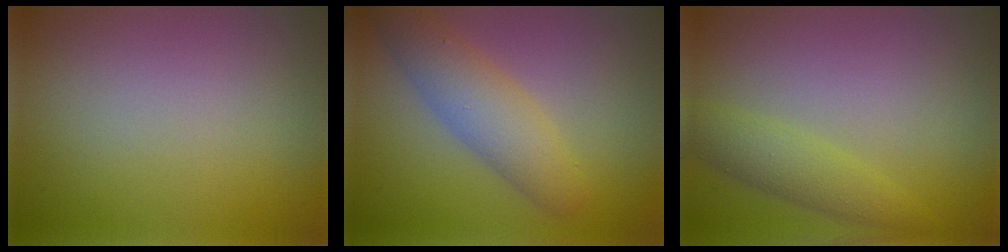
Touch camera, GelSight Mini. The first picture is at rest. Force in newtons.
{"total": 4.3, "press": 4.3, "slide": 0.2}
{"total": 2.7, "press": 2.7, "slide": 0.0}